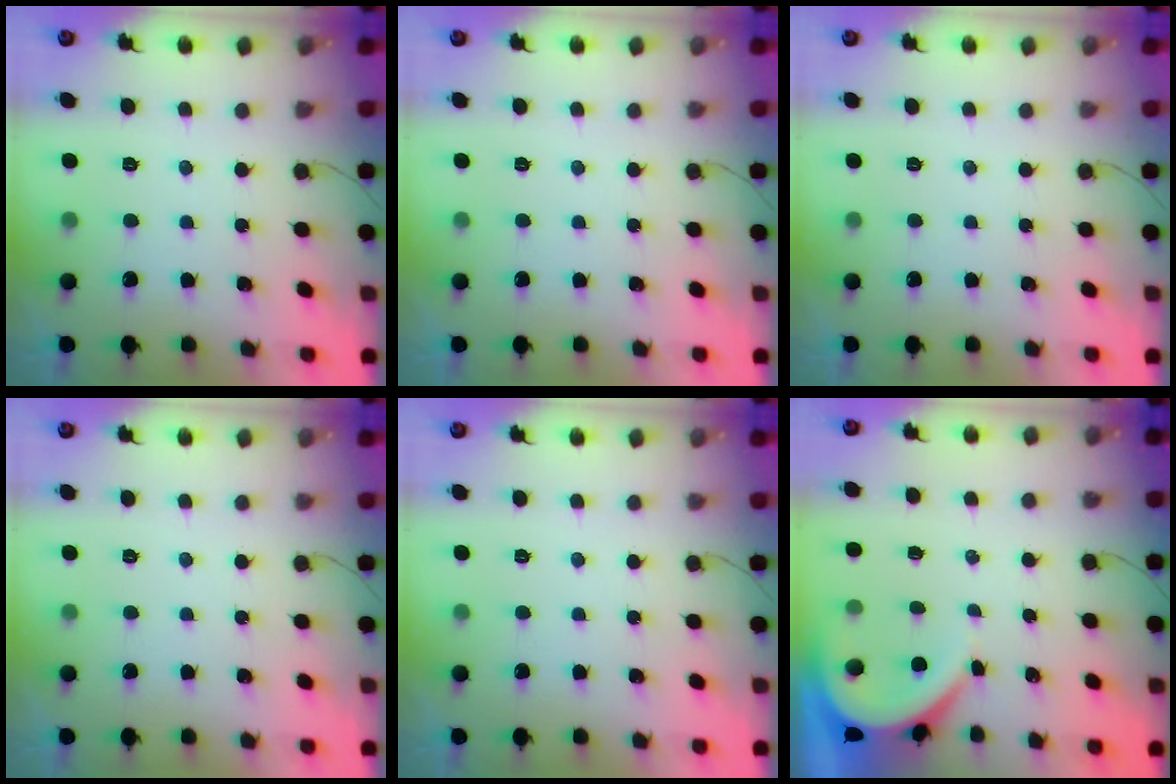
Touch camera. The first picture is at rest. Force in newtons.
{"total": 0.0}
{"total": 0.0}
{"total": 0.0}
{"total": 0.0}
{"total": 3.9, "press": 3.9, "slide": 0.5}